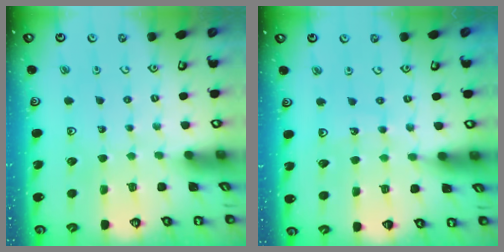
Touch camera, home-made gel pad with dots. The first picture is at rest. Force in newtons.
{"total": 8.6, "press": 8.4, "slide": 2.0}